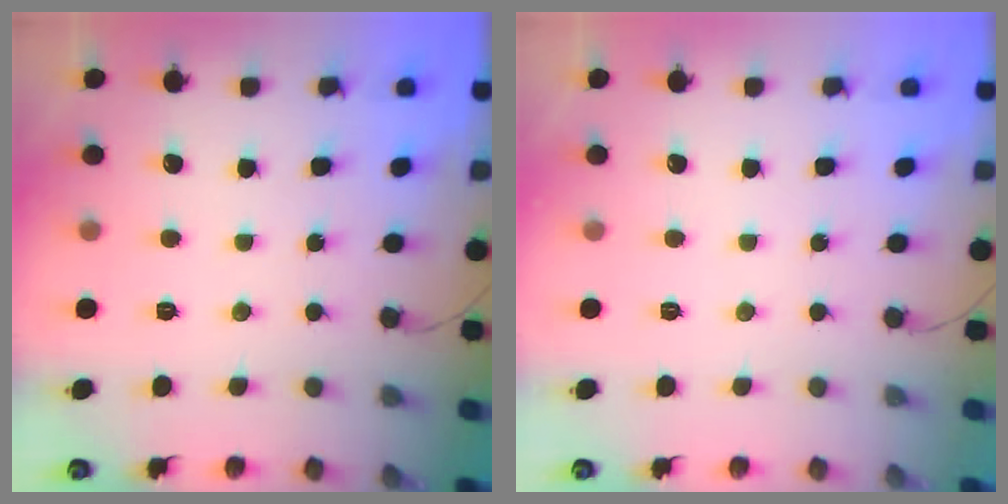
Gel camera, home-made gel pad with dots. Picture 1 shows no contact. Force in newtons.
{"total": 0.0}